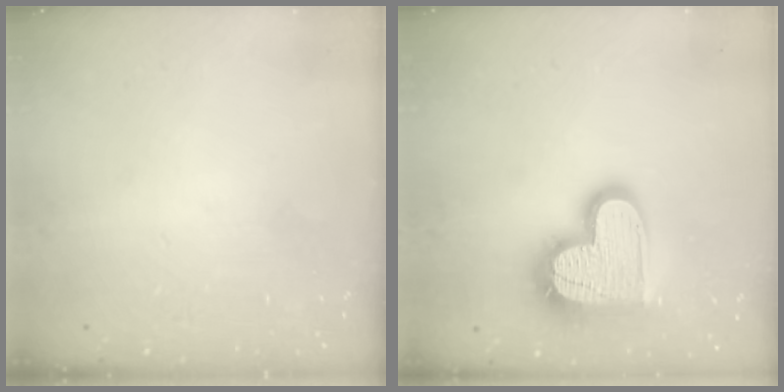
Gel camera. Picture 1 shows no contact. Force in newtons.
{"total": 19.8, "press": 19.7, "slide": 1.3}